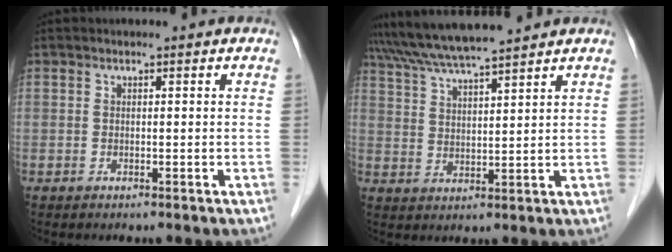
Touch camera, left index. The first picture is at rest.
{"total": 9.8, "force": [8.9, -0.8, 4.0], "torque": [-0.078, 0.024, 0.156]}